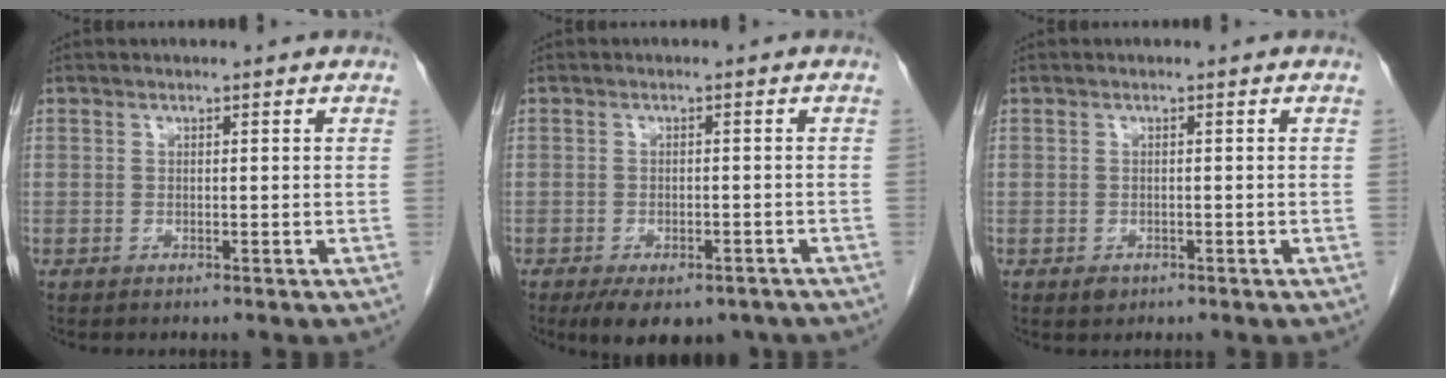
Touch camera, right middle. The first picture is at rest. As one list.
[{"total": 9.0, "force": [-6.6, 3.9, 4.6], "torque": [-0.059, -0.005, -0.093]}, {"total": 1.2, "force": [-0.6, 0.8, 0.5], "torque": [-0.008, 0.002, -0.005]}]